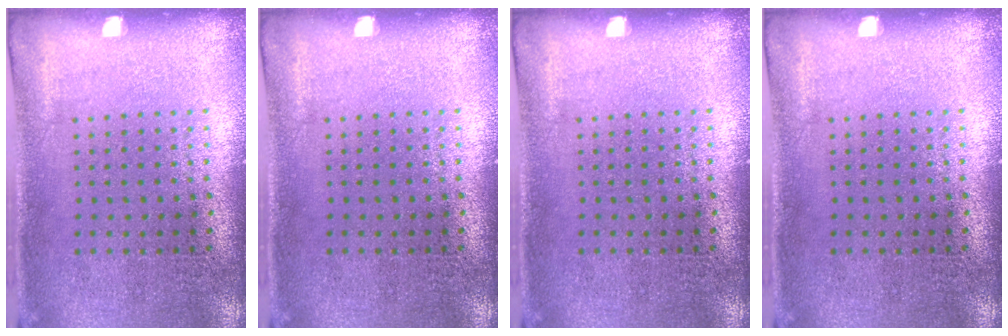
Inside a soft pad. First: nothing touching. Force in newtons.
{"total": 0.0}
{"total": 0.0}
{"total": 0.0}